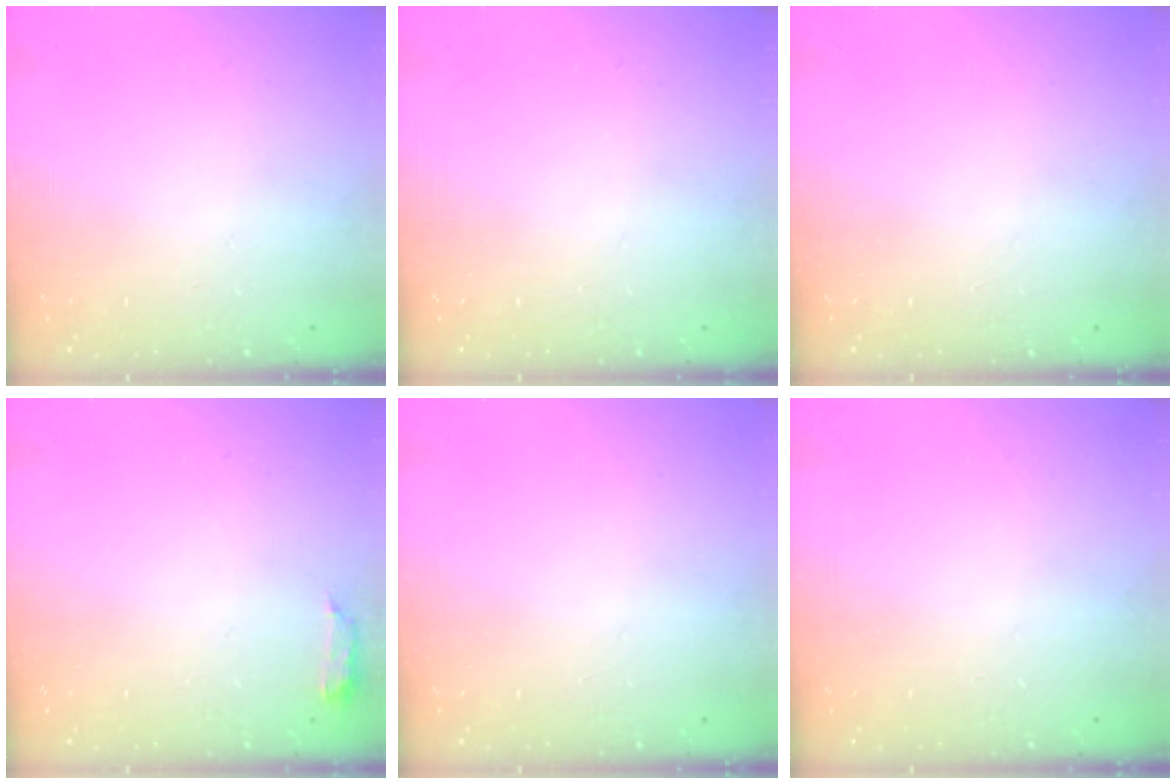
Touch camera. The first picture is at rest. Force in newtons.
{"total": 0.0}
{"total": 1.0, "press": 0.0, "slide": 1.0}
{"total": 5.1, "press": 5.0, "slide": 0.9}
{"total": 1.0, "press": 0.0, "slide": 1.0}
{"total": 0.0}